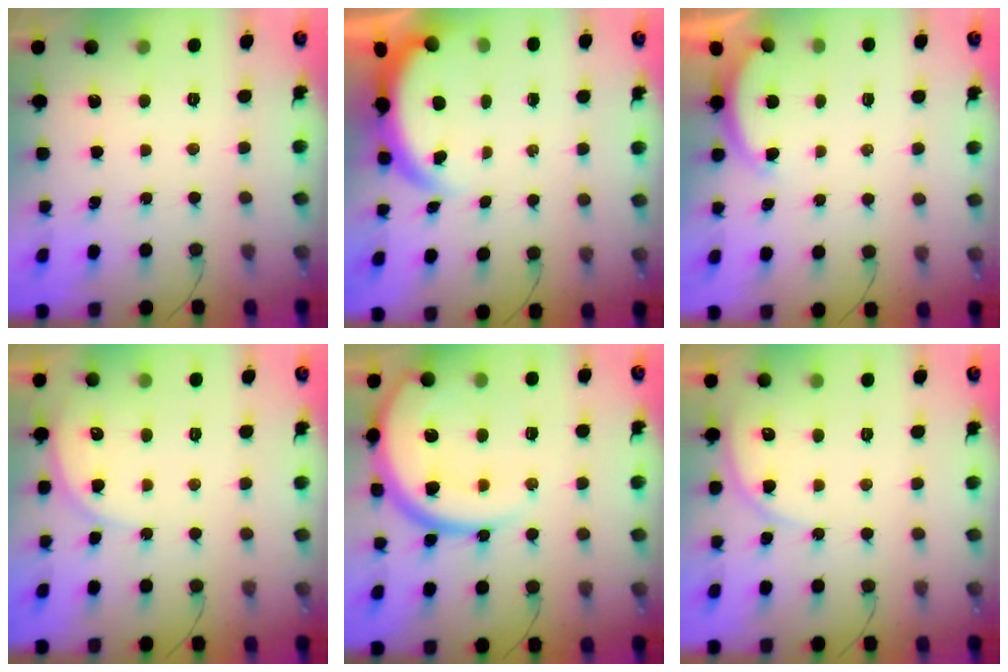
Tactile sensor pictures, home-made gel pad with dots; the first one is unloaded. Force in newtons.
{"total": 3.8, "press": 3.8, "slide": 0.1}
{"total": 1.9, "press": 1.8, "slide": 0.5}
{"total": 6.0, "press": 6.0, "slide": 0.7}
{"total": 17.2, "press": 17.1, "slide": 1.8}
{"total": 5.8, "press": 5.8, "slide": 0.4}